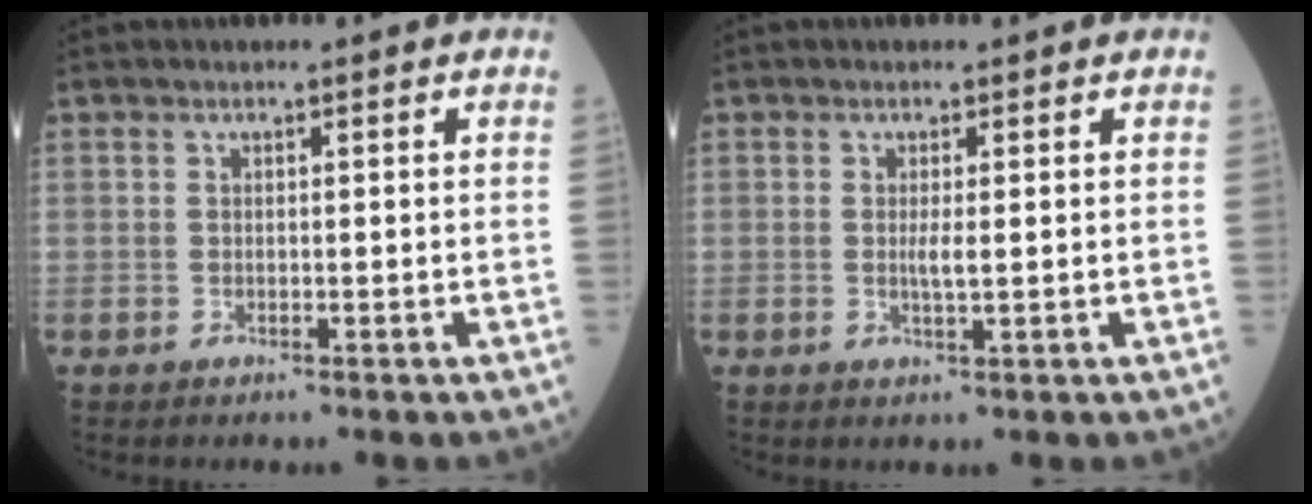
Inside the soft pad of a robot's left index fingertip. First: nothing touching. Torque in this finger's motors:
{"motor_torque": [0.25, 0.05, 0.06, 0.04]}